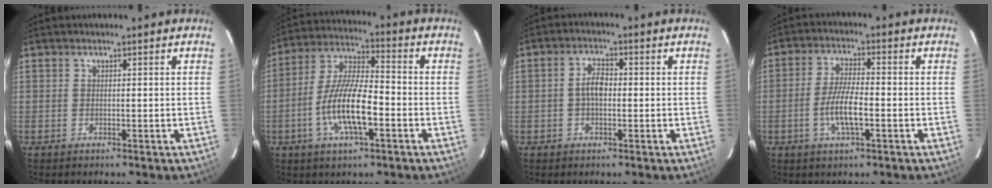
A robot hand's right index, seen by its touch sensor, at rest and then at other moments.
{"total": 12.8, "force": [-4.3, 3.6, 11.5], "torque": [-0.233, -0.004, -0.083]}
{"total": 3.7, "force": [-0.3, 1.9, 3.1], "torque": [-0.061, 0.010, -0.005]}
{"total": 7.0, "force": [-2.2, 1.8, 6.4], "torque": [-0.127, -0.002, -0.043]}